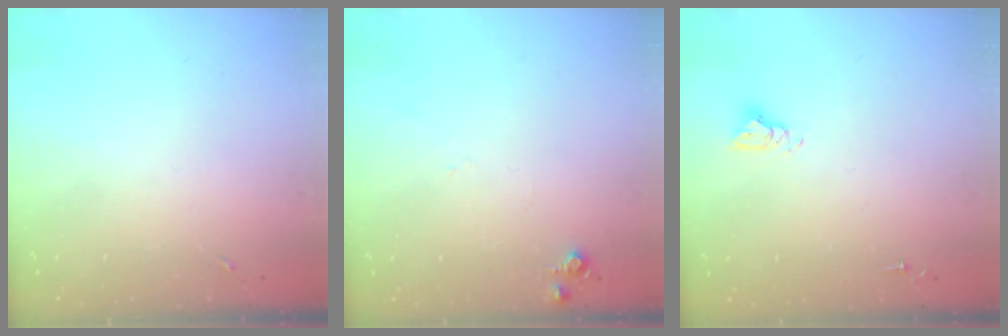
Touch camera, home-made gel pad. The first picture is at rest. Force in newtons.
{"total": 4.2, "press": 4.2, "slide": 0.6}
{"total": 4.8, "press": 4.8, "slide": 0.4}